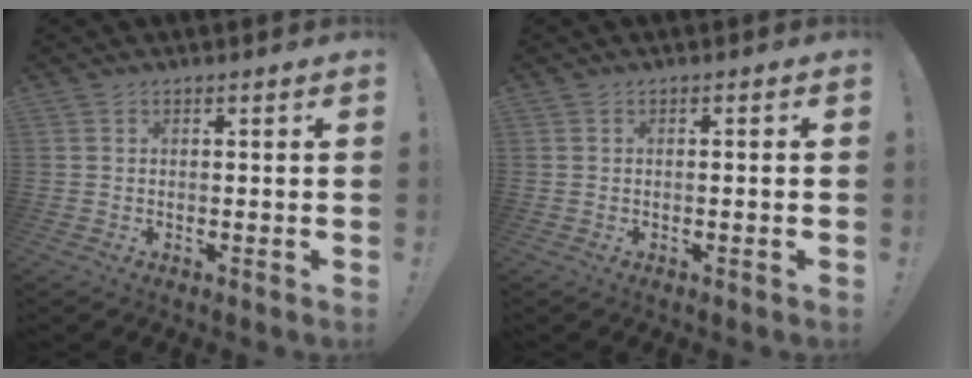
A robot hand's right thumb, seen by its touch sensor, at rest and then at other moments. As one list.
[{"total": 0.9, "force": [-0.5, -0.3, 0.7], "torque": [-0.012, -0.001, -0.008]}]